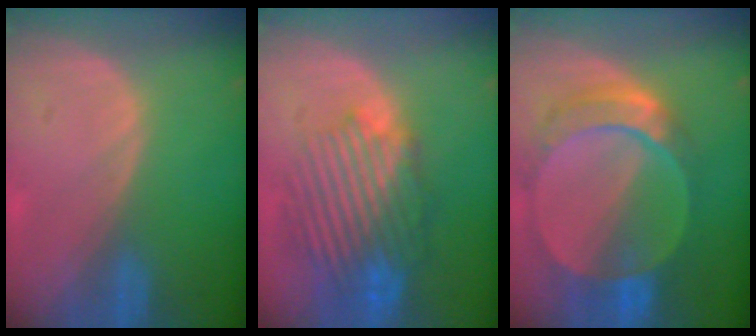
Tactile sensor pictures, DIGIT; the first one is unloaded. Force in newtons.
{"total": 10.2, "press": 9.7, "slide": 3.4}
{"total": 9.8, "press": 8.3, "slide": 5.1}